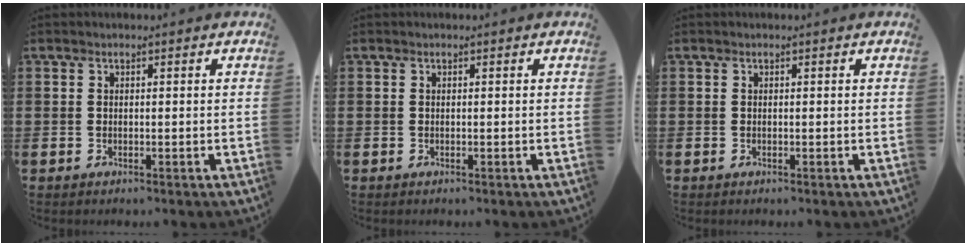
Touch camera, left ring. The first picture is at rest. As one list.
[{"total": 0.0}, {"total": 0.0}]